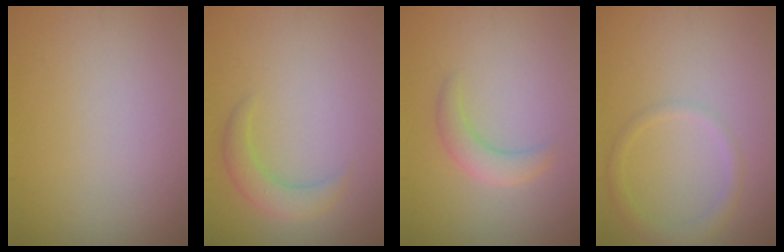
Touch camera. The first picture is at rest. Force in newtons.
{"total": 2.5, "press": 2.5, "slide": 0.2}
{"total": 2.3, "press": 2.3, "slide": 0.2}
{"total": 1.7, "press": 1.7, "slide": 0.1}